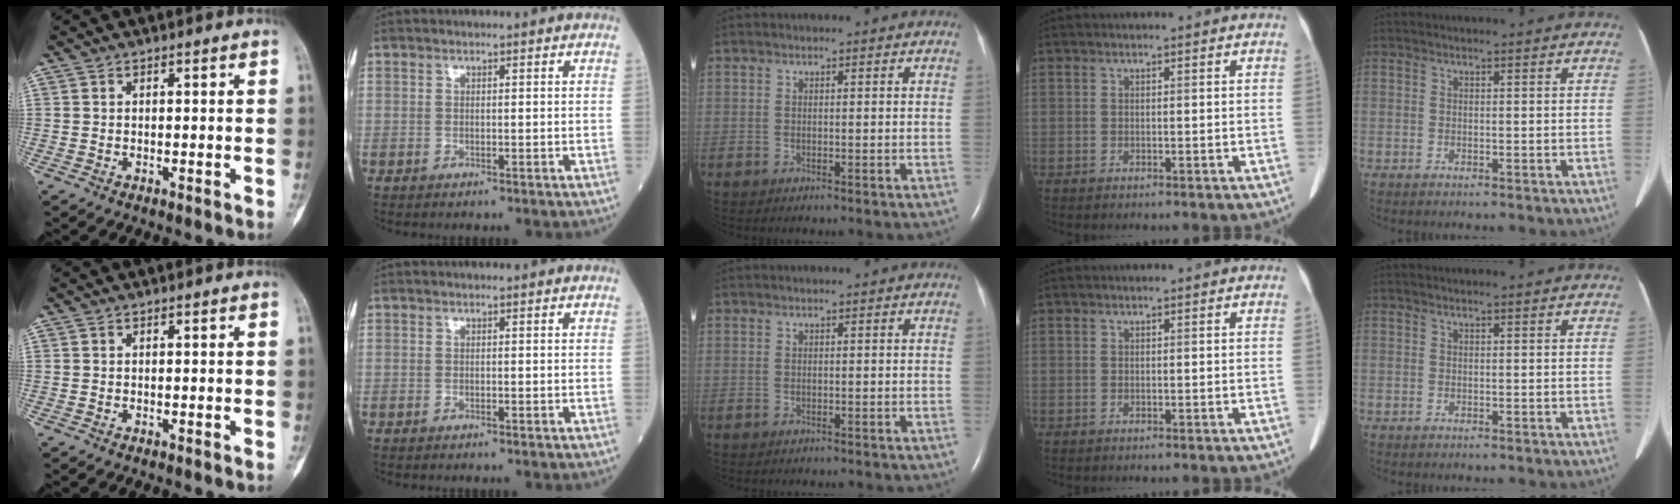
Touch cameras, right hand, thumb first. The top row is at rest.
{}